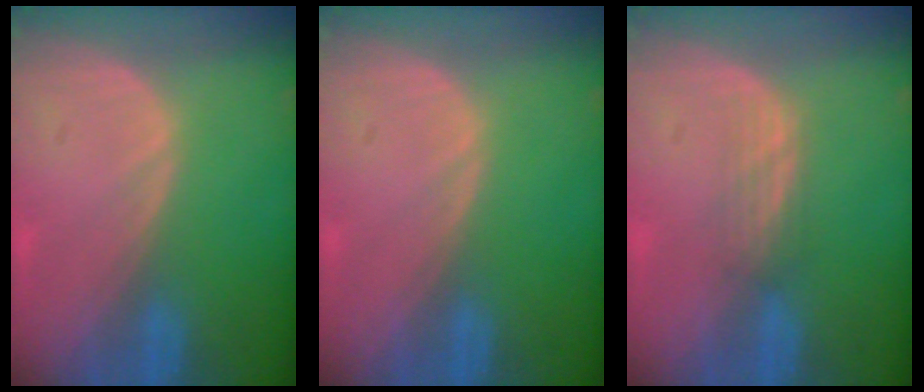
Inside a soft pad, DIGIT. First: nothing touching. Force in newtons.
{"total": 0.0}
{"total": 2.1, "press": 2.1, "slide": 0.3}